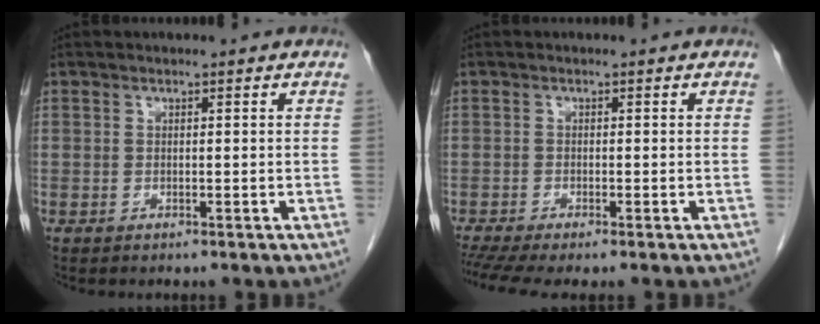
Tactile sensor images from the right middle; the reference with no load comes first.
{"total": 4.4, "force": [-3.5, 0.2, 2.7], "torque": [-0.047, -0.010, -0.064]}